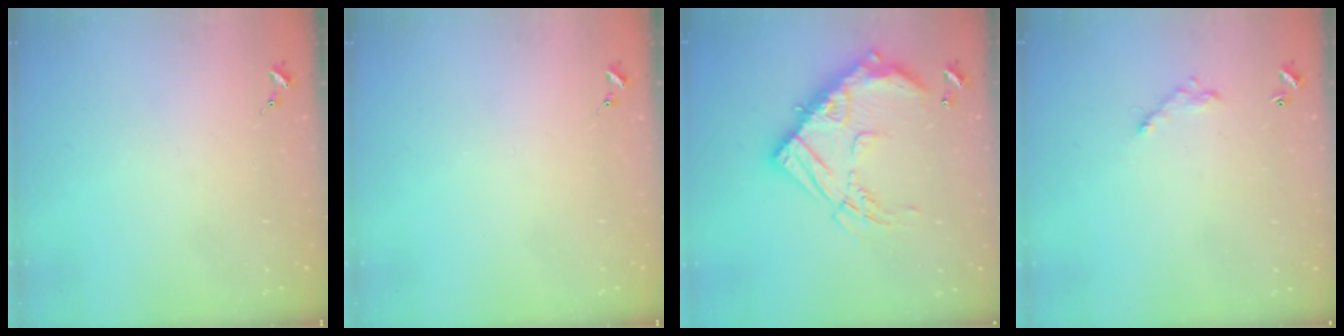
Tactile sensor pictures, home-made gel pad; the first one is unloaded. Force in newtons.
{"total": 0.0}
{"total": 21.3, "press": 21.2, "slide": 2.1}
{"total": 5.2, "press": 5.2, "slide": 0.2}